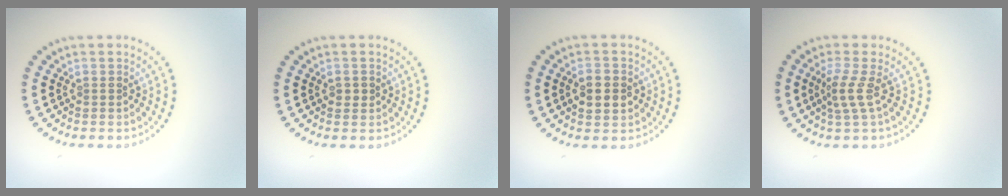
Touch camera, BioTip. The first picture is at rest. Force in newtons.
{"total": 1.0, "press": 1.0, "slide": 0.1}
{"total": 2.8, "press": 2.8, "slide": 0.1}
{"total": 2.2, "press": 1.6, "slide": 1.6}